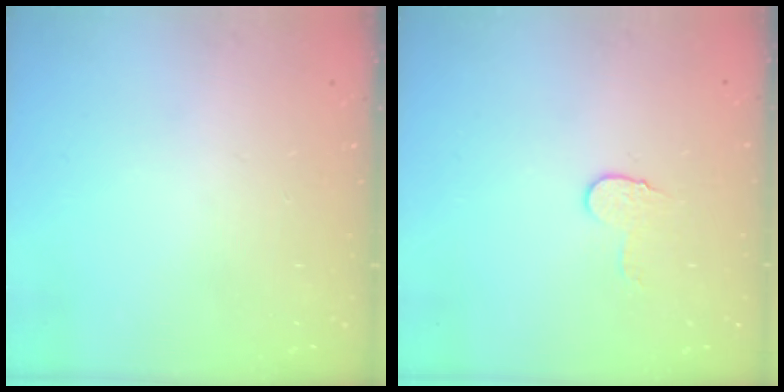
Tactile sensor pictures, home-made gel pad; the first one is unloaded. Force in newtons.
{"total": 6.4, "press": 6.4, "slide": 0.6}